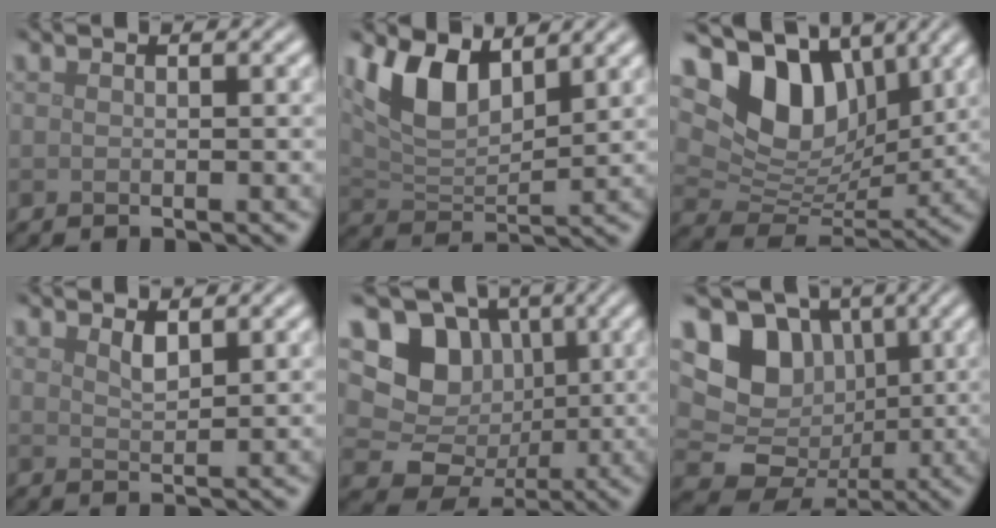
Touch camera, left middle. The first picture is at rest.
{"total": 6.2, "force": [3.4, 3.0, 4.2], "torque": [-0.089, -0.004, 0.064]}
{"total": 10.0, "force": [4.3, 6.5, 6.2], "torque": [-0.108, -0.007, 0.075]}
{"total": 1.4, "force": [1.0, 0.4, 0.8], "torque": [-0.018, -0.002, 0.021]}
{"total": 9.8, "force": [1.4, 8.9, 3.9], "torque": [-0.061, 0.010, 0.001]}
{"total": 12.5, "force": [2.2, 11.1, 5.2], "torque": [-0.109, 0.027, 0.022]}